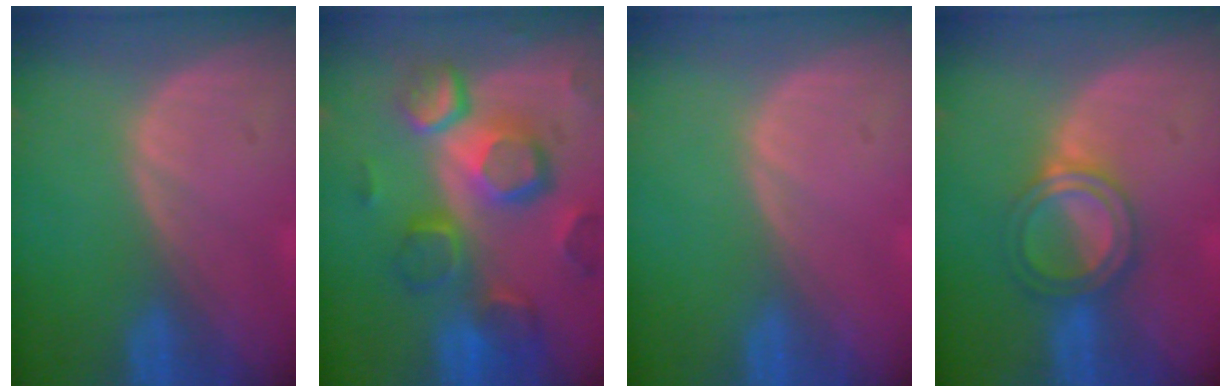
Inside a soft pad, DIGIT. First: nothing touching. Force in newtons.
{"total": 12.3, "press": 10.6, "slide": 6.2}
{"total": 0.0}
{"total": 5.0, "press": 5.0, "slide": 0.7}